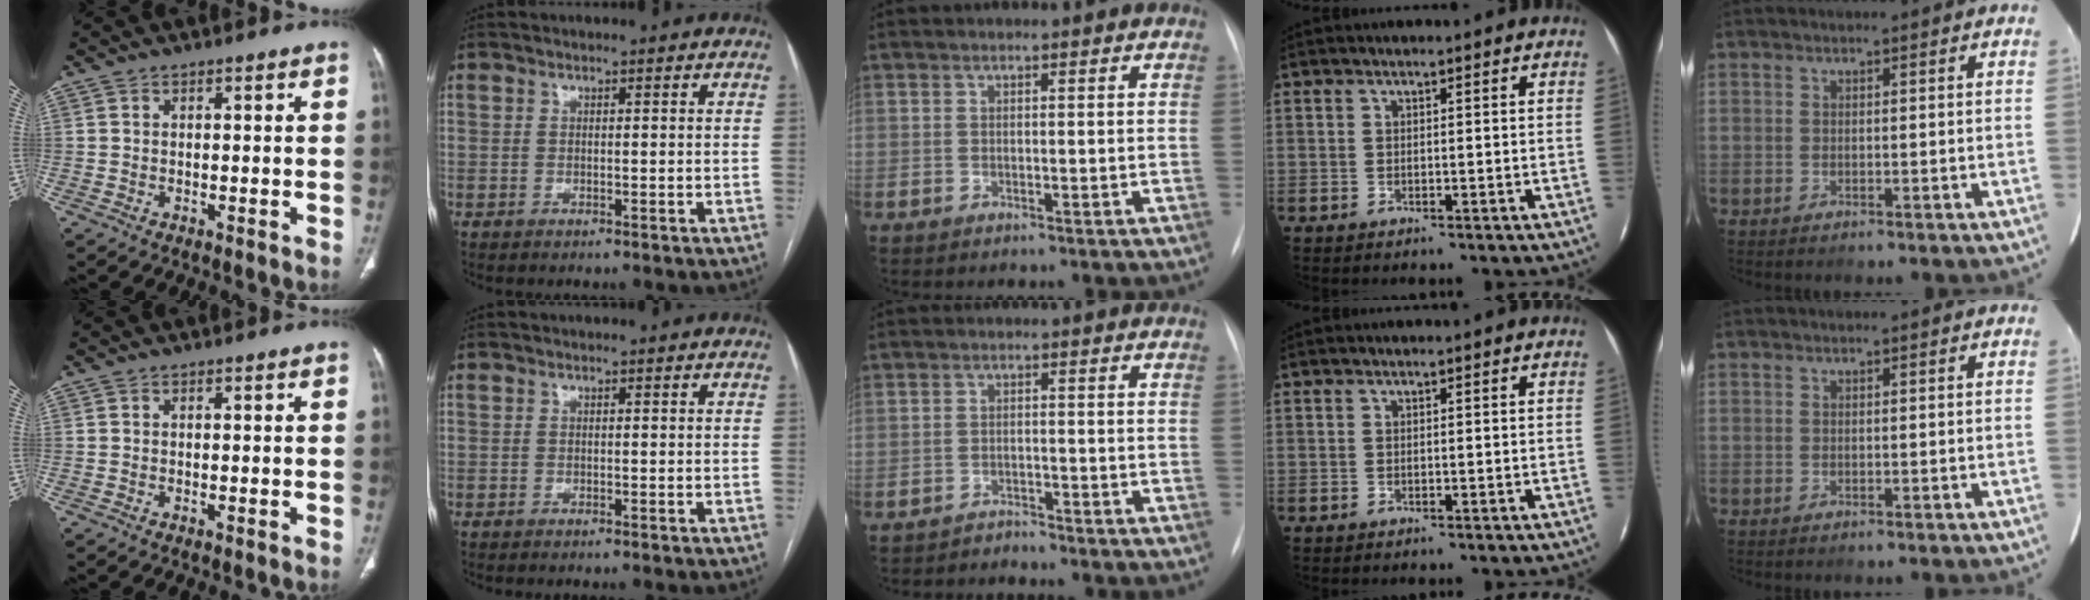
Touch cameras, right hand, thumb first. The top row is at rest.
{"middle": {"total": 1.8, "force": [-1.6, 0.0, -0.8], "torque": [0.018, -0.010, -0.027]}}